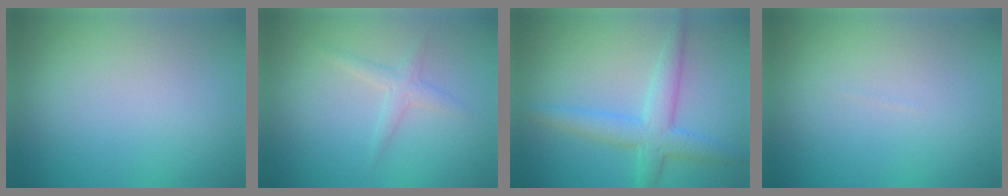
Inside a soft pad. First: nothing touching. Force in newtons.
{"total": 1.6, "press": 1.6, "slide": 0.0}
{"total": 4.0, "press": 4.0, "slide": 0.2}
{"total": 0.0}